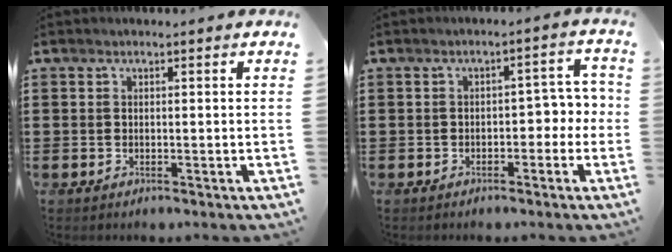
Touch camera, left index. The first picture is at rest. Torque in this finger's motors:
{"motor_torque": [0.14, 0.00, 0.08, 0.01]}